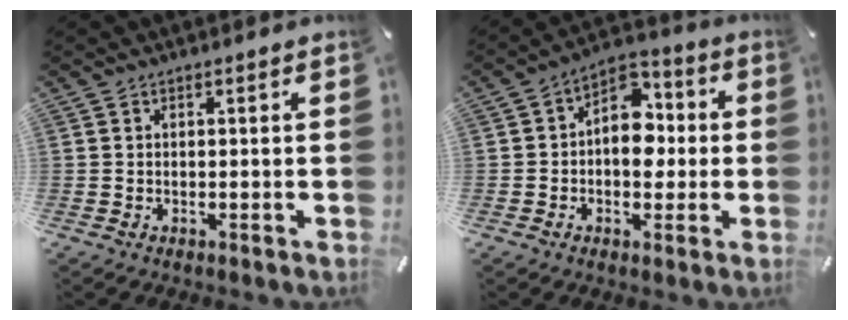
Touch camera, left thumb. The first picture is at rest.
{"total": 9.9, "force": [-0.5, 7.4, 6.6], "torque": [-0.090, -0.001, -0.013]}